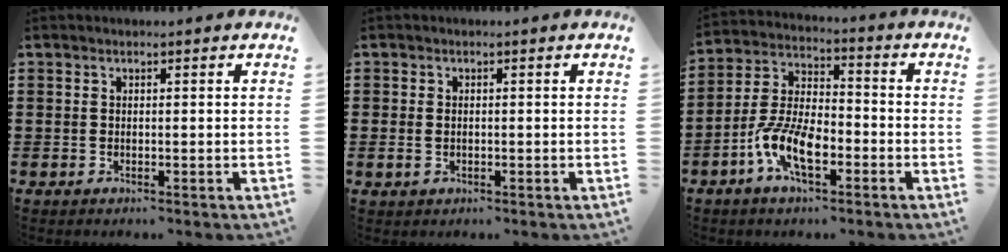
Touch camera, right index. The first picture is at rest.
{"total": 1.1, "force": [-0.2, 0.8, 0.7], "torque": [-0.015, 0.004, -0.006]}
{"total": 9.0, "force": [-4.2, 3.8, 7.0], "torque": [-0.171, -0.008, -0.084]}